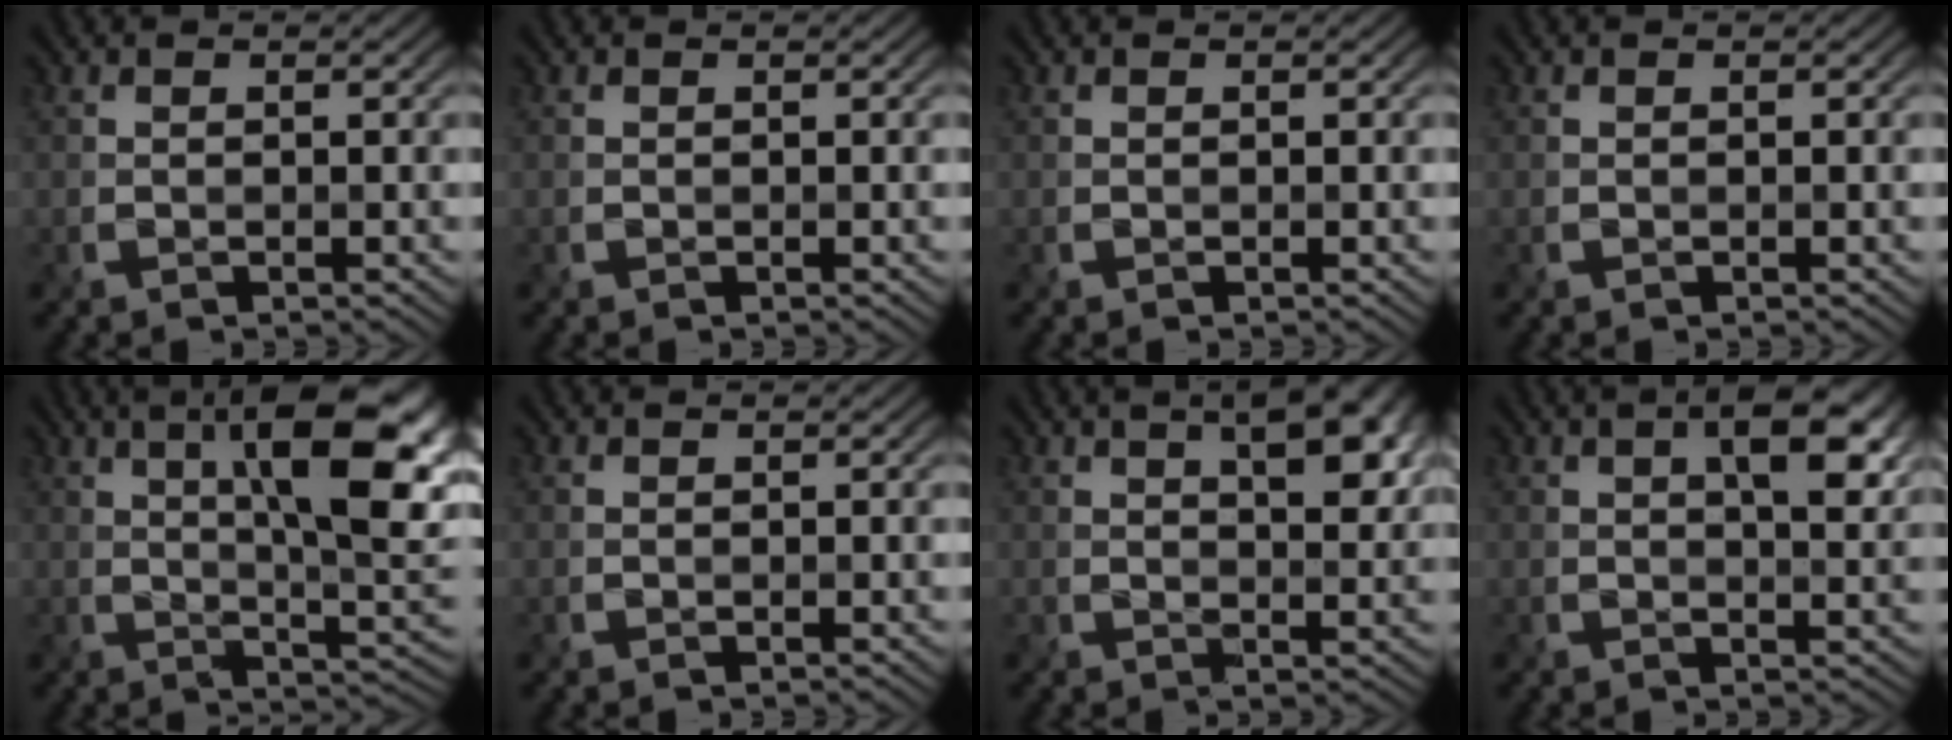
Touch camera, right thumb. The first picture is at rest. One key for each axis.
{"total": 0.0}
{"total": 0.0}
{"total": 0.0}
{"total": 14.2, "fx": 4.7, "fy": 3.8, "fz": 12.8, "tx": -0.189, "ty": 0.000, "tz": 0.073}
{"total": 0.0}
{"total": 7.0, "fx": 2.8, "fy": 2.9, "fz": 5.8, "tx": -0.087, "ty": 0.010, "tz": 0.043}
{"total": 6.5, "fx": 2.1, "fy": 2.7, "fz": 5.6, "tx": -0.085, "ty": 0.005, "tz": 0.032}